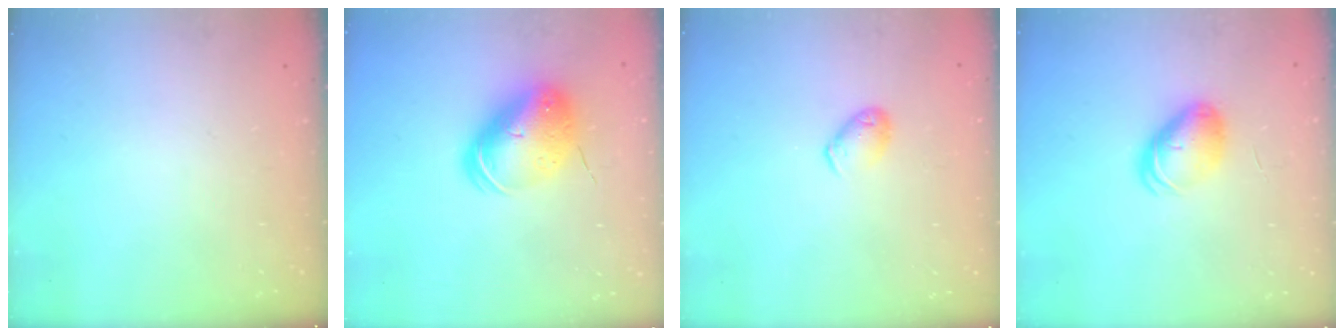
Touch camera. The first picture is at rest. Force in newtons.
{"total": 12.8, "press": 12.8, "slide": 1.1}
{"total": 5.5, "press": 5.5, "slide": 0.5}
{"total": 9.3, "press": 9.3, "slide": 1.1}